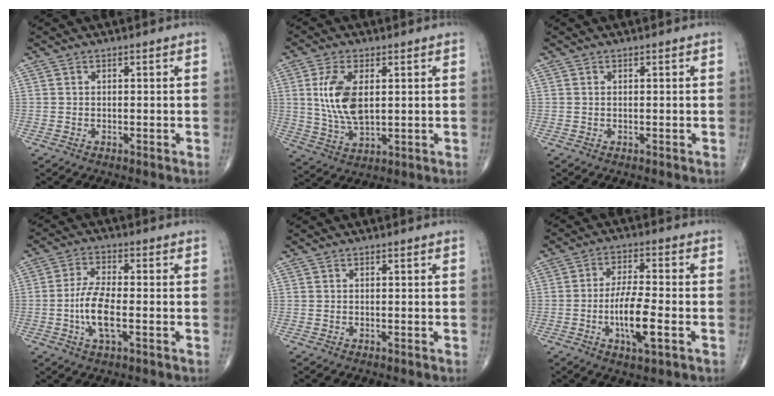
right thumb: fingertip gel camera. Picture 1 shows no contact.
{"total": 10.3, "force": [1.9, 5.1, 8.8], "torque": [-0.177, -0.012, 0.042]}
{"total": 0.0}
{"total": 7.9, "force": [-1.8, 2.7, 7.3], "torque": [-0.150, 0.006, -0.038]}
{"total": 0.0}
{"total": 9.6, "force": [-2.8, 2.5, 8.9], "torque": [-0.164, 0.007, -0.052]}